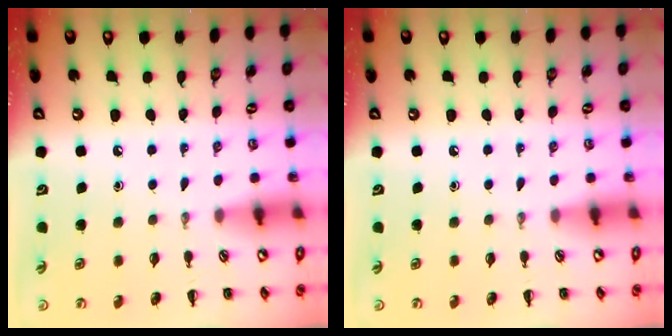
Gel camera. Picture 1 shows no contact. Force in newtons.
{"total": 0.0}